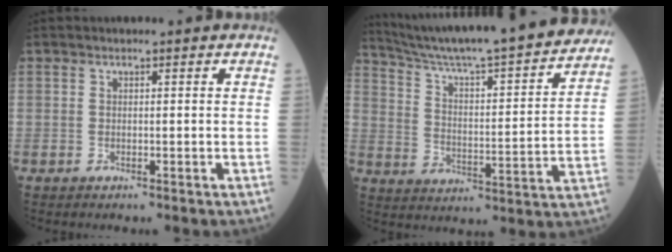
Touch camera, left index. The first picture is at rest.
{"total": 27.0, "force": [24.1, 1.2, 12.0], "torque": [-0.195, -0.042, 0.334]}